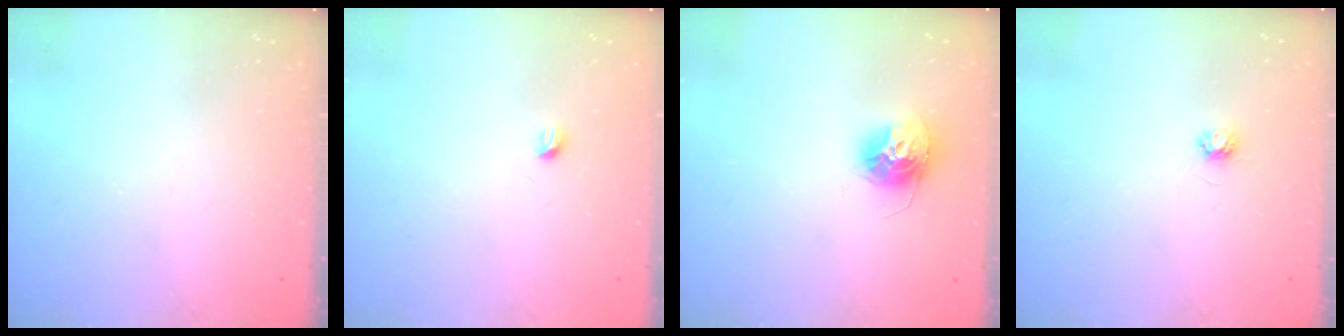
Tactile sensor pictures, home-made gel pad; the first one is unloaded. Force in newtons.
{"total": 3.2, "press": 3.1, "slide": 0.5}
{"total": 12.4, "press": 12.4, "slide": 1.0}
{"total": 3.5, "press": 3.5, "slide": 0.4}